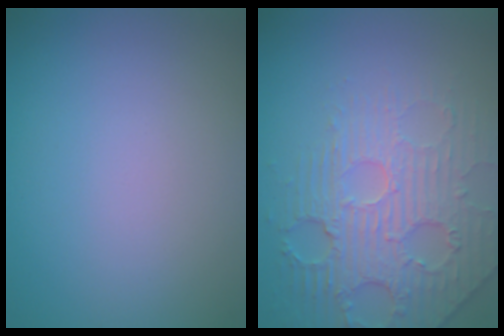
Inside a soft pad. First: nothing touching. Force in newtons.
{"total": 4.4, "press": 4.0, "slide": 1.7}